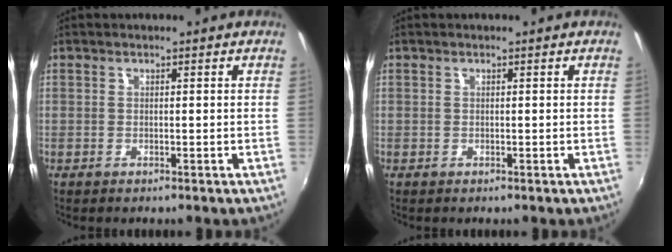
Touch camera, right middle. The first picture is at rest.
{"total": 0.0}